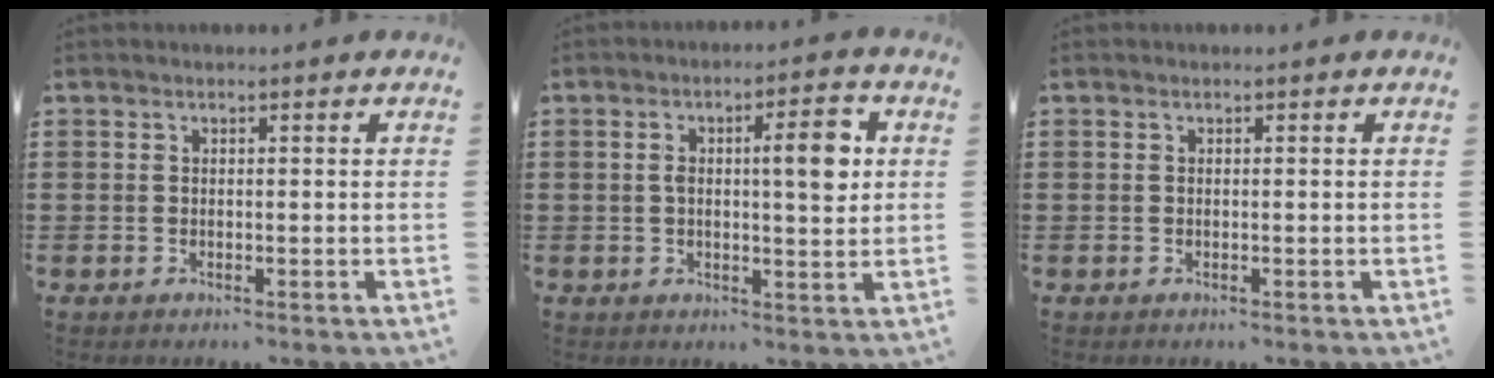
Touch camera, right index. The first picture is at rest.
{"total": 6.9, "force": [1.4, 2.0, 6.5], "torque": [-0.102, -0.001, 0.015]}
{"total": 0.0}